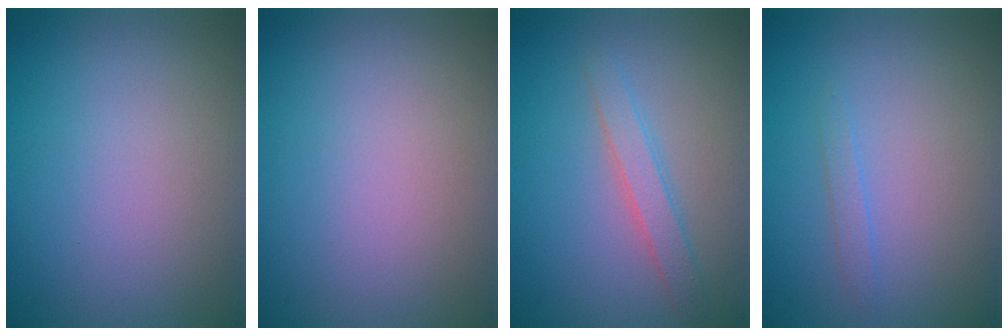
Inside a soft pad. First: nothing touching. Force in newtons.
{"total": 0.0}
{"total": 2.0, "press": 2.0, "slide": 0.1}
{"total": 0.8, "press": 0.8, "slide": 0.1}